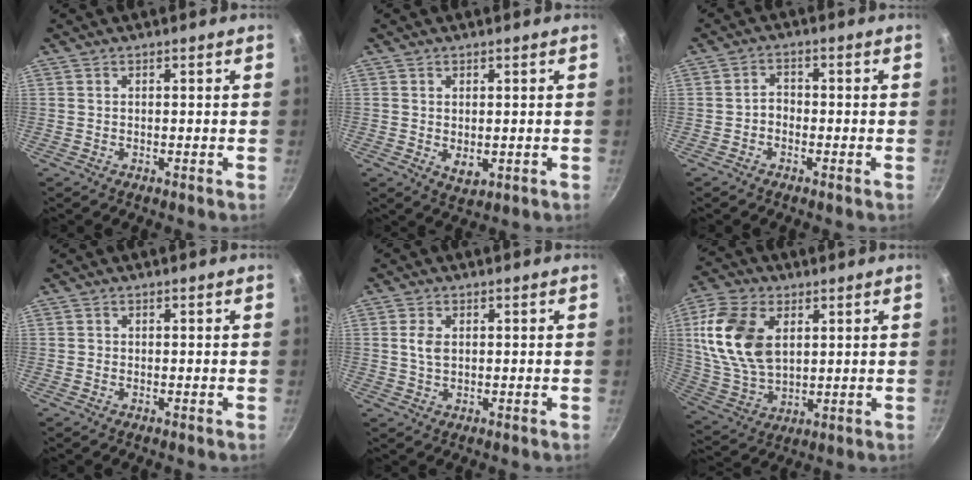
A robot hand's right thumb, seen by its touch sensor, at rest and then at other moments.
{"total": 3.2, "force": [0.0, 2.0, 2.5], "torque": [-0.040, -0.013, 0.004]}
{"total": 2.3, "force": [-1.1, 1.7, 1.1], "torque": [-0.011, 0.020, -0.025]}
{"total": 0.0}
{"total": 3.2, "force": [0.6, 2.0, 2.4], "torque": [-0.047, 0.000, 0.010]}
{"total": 16.3, "force": [4.1, 10.1, 12.0], "torque": [-0.222, -0.009, 0.087]}